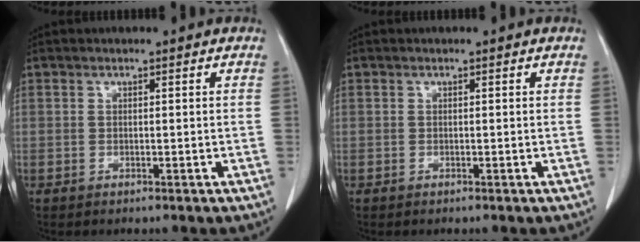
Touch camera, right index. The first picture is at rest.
{"total": 0.0}